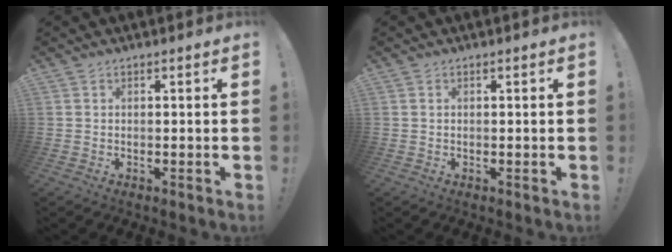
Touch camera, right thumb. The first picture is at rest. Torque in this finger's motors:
{"motor_torque": [0.01, -0.01, 0.09, 0.04, 0.00]}